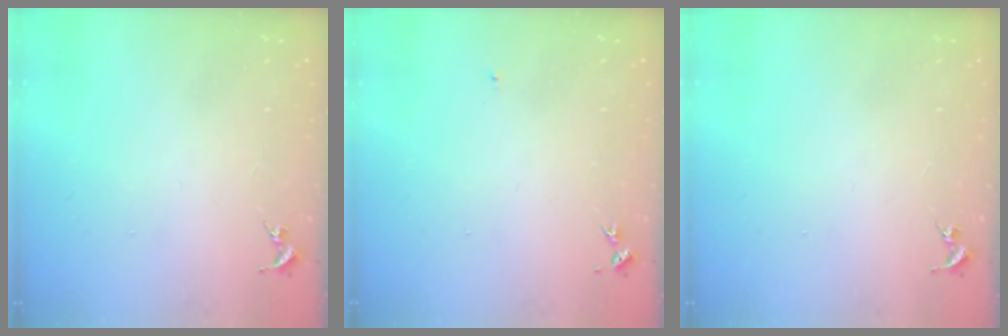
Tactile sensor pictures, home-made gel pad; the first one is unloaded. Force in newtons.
{"total": 3.3, "press": 3.3, "slide": 0.4}
{"total": 0.0}